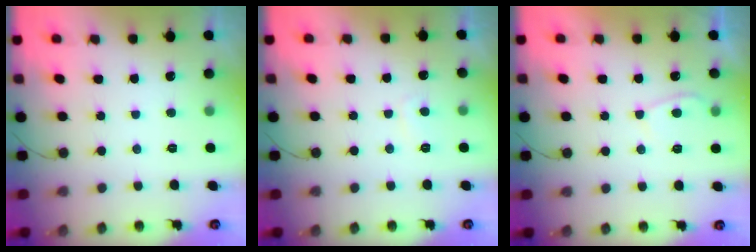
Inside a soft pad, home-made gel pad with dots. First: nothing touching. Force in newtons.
{"total": 1.6, "press": 1.5, "slide": 0.6}
{"total": 2.7, "press": 2.6, "slide": 0.6}